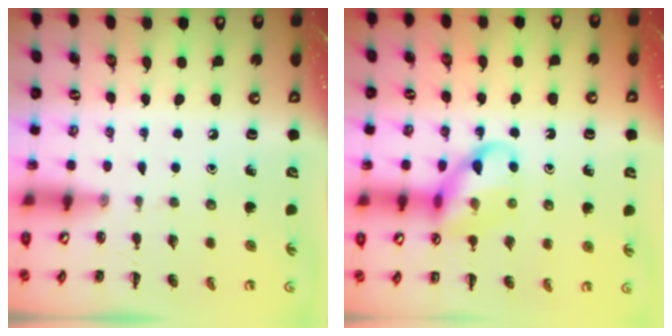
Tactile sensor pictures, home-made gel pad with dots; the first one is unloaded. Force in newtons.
{"total": 12.6, "press": 12.5, "slide": 1.6}